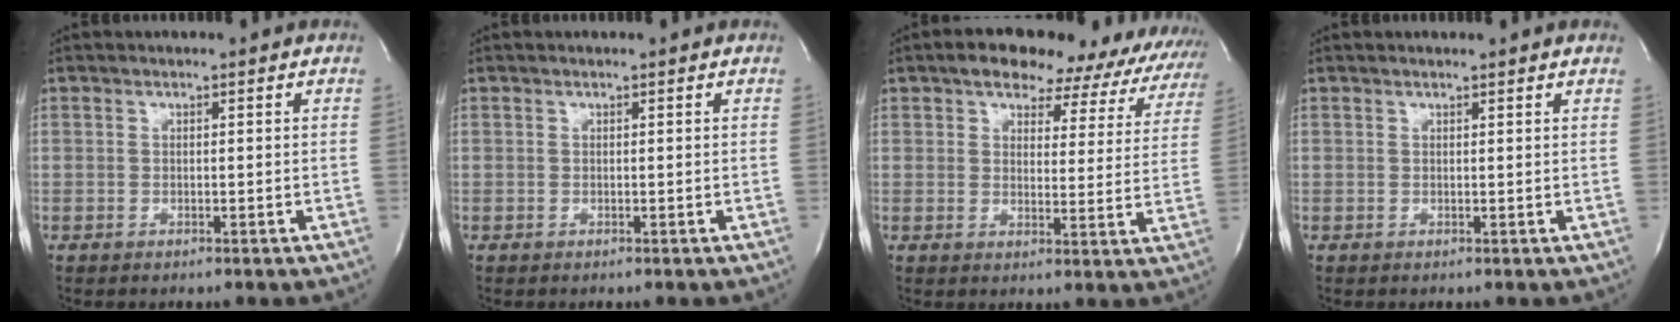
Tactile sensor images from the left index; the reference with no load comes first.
{"total": 0.0}
{"total": 17.9, "force": [15.2, 7.3, 6.0], "torque": [-0.054, 0.007, 0.154]}
{"total": 1.5, "force": [1.4, -0.2, 0.4], "torque": [-0.017, 0.001, 0.017]}